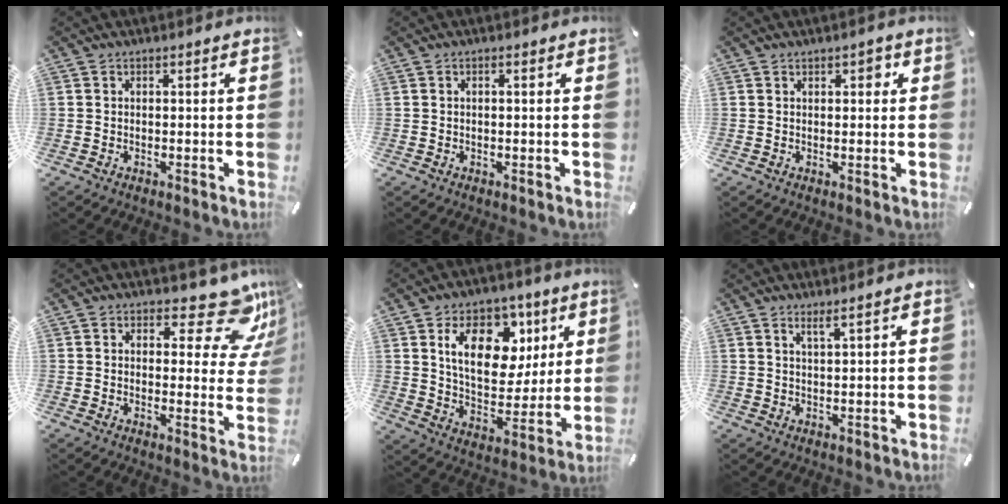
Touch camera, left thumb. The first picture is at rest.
{"total": 0.5, "force": [0.1, 0.2, 0.5], "torque": [-0.010, 0.002, 0.001]}
{"total": 1.8, "force": [0.9, 1.0, 1.3], "torque": [-0.013, -0.002, 0.011]}
{"total": 13.0, "force": [8.4, 5.1, 8.6], "torque": [-0.093, -0.067, 0.140]}
{"total": 17.2, "force": [7.7, 11.3, 10.4], "torque": [-0.166, -0.023, 0.137]}
{"total": 2.5, "force": [2.1, -0.1, 1.3], "torque": [-0.029, -0.006, 0.039]}